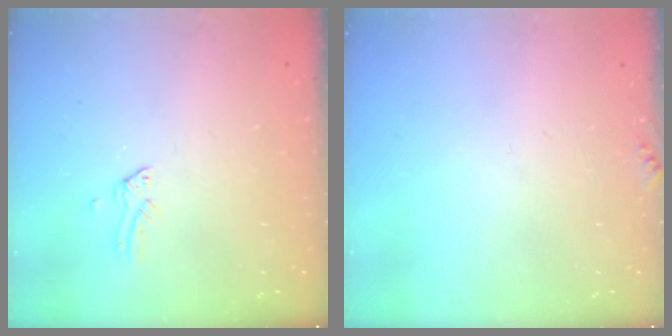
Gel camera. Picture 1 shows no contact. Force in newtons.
{"total": 3.7, "press": 3.7, "slide": 0.4}